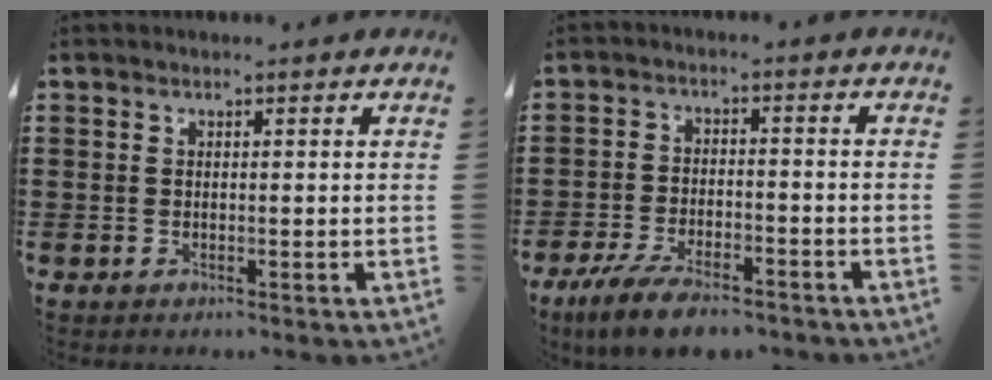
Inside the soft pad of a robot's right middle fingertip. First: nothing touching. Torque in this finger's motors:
{"motor_torque": [1.93, -0.21, 0.73, 0.19]}